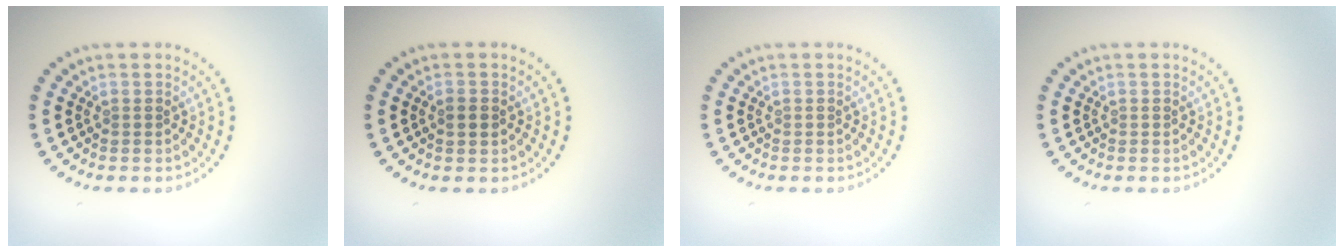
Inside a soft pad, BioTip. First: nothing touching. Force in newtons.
{"total": 1.5, "press": 1.5, "slide": 0.1}
{"total": 0.0}
{"total": 0.0}